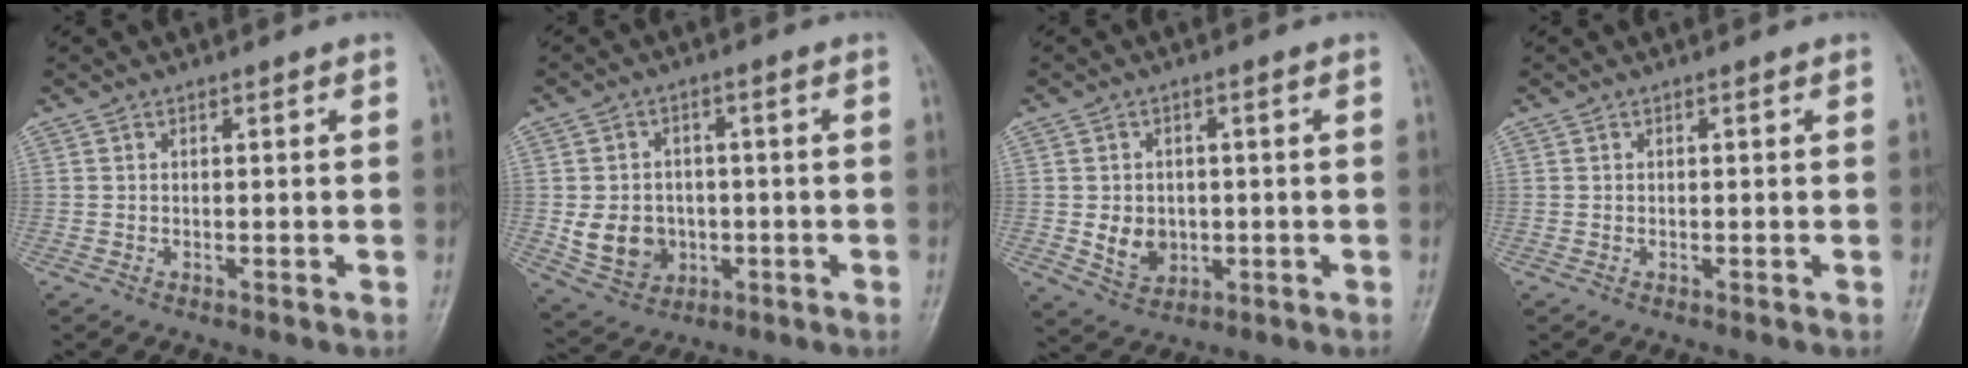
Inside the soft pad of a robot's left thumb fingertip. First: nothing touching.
{"total": 8.5, "force": [-1.1, 7.4, 4.1], "torque": [-0.041, 0.004, -0.006]}
{"total": 6.0, "force": [-0.5, 4.9, 3.3], "torque": [-0.035, -0.002, 0.003]}
{"total": 0.0}